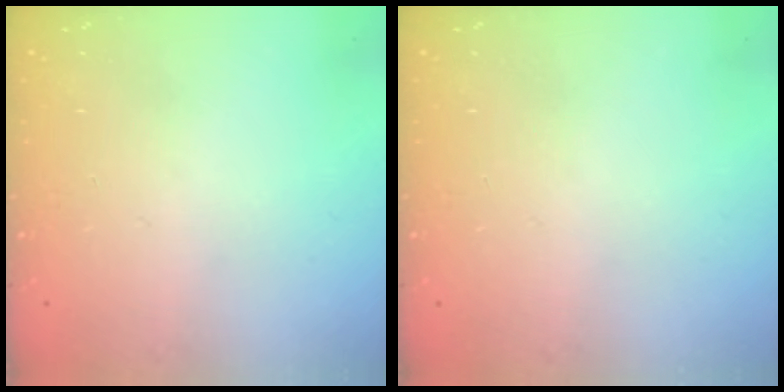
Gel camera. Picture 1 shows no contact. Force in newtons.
{"total": 0.0}